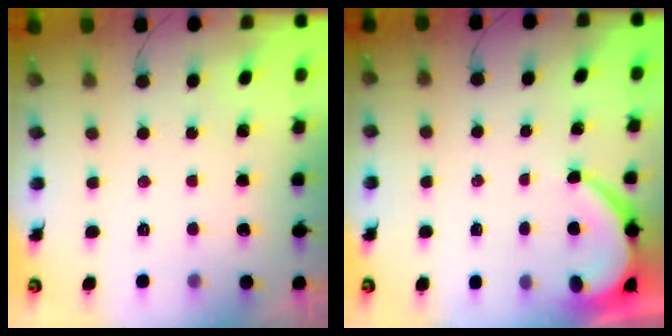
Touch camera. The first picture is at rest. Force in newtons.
{"total": 5.8, "press": 5.8, "slide": 0.6}